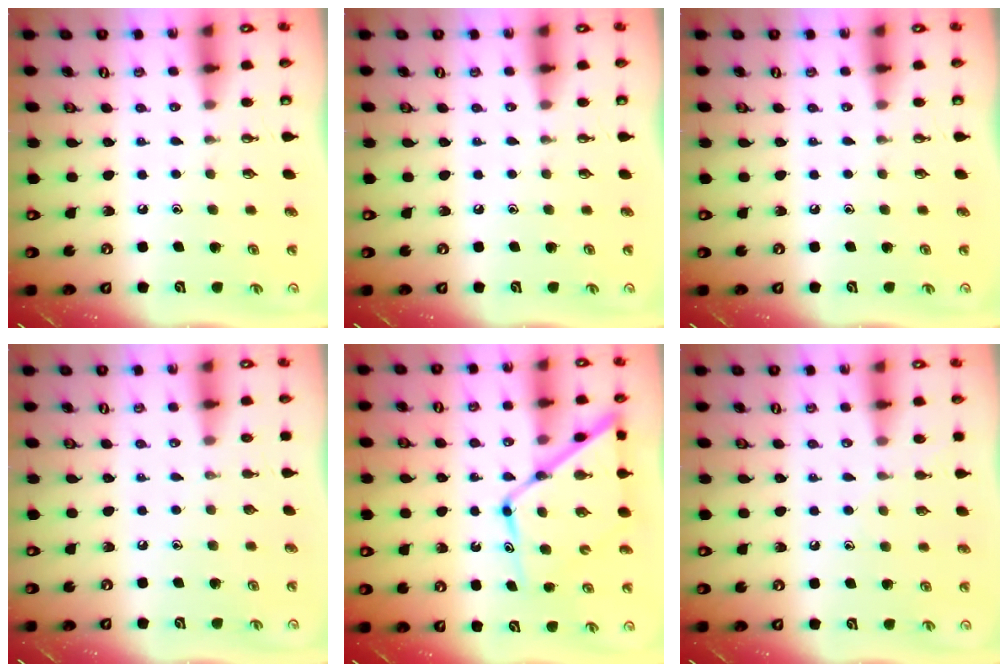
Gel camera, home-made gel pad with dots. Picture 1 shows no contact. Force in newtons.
{"total": 0.0}
{"total": 0.0}
{"total": 0.0}
{"total": 14.6, "press": 14.6, "slide": 1.2}
{"total": 5.0, "press": 5.0, "slide": 0.5}